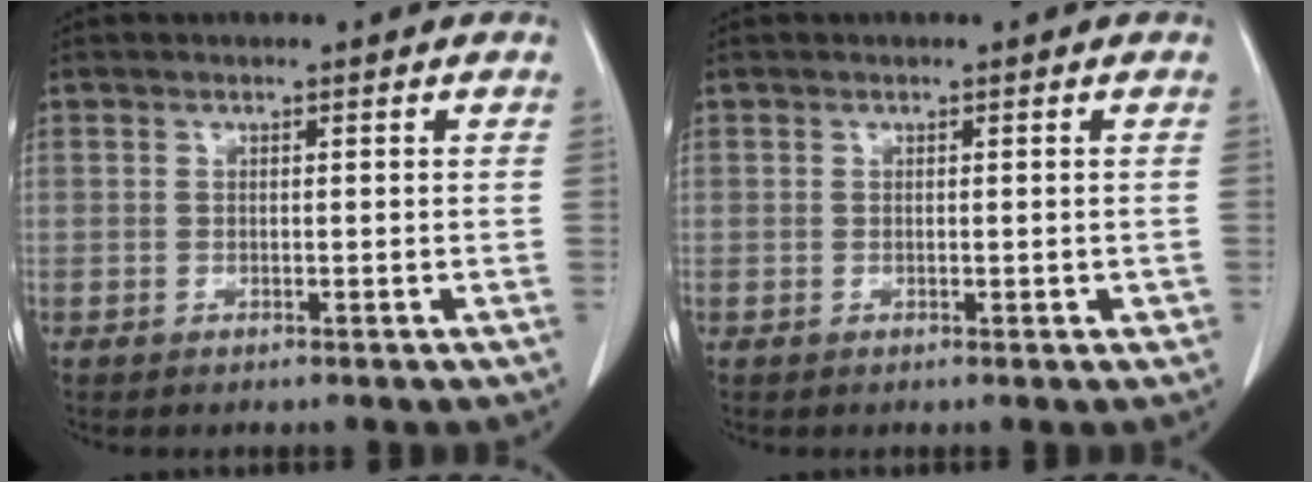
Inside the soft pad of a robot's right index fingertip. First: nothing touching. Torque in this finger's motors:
{"motor_torque": [0.27, -0.05, 0.11, 0.11]}